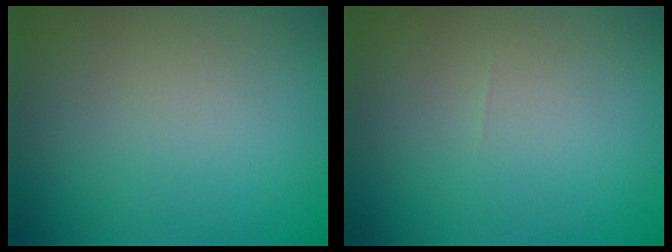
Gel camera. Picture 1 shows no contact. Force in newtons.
{"total": 0.0}